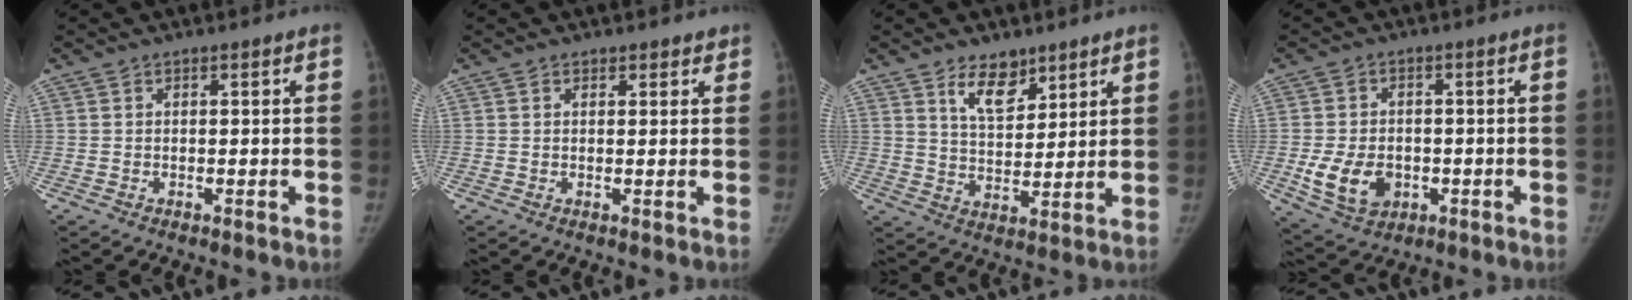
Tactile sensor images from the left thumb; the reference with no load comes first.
{"total": 1.3, "force": [1.0, 0.9, 0.2], "torque": [0.013, -0.006, 0.007]}
{"total": 7.5, "force": [4.9, 4.0, 3.9], "torque": [-0.039, -0.040, 0.089]}
{"total": 9.6, "force": [-2.3, 7.1, 6.0], "torque": [-0.094, 0.004, -0.028]}